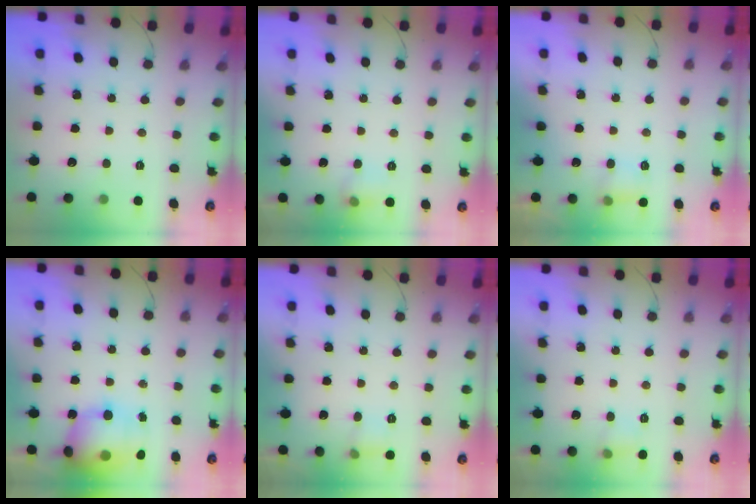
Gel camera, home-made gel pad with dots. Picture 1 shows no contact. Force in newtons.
{"total": 6.3, "press": 6.1, "slide": 1.4}
{"total": 5.0, "press": 4.8, "slide": 1.4}
{"total": 16.9, "press": 16.5, "slide": 3.7}
{"total": 5.6, "press": 5.4, "slide": 1.7}
{"total": 5.2, "press": 4.9, "slide": 1.5}